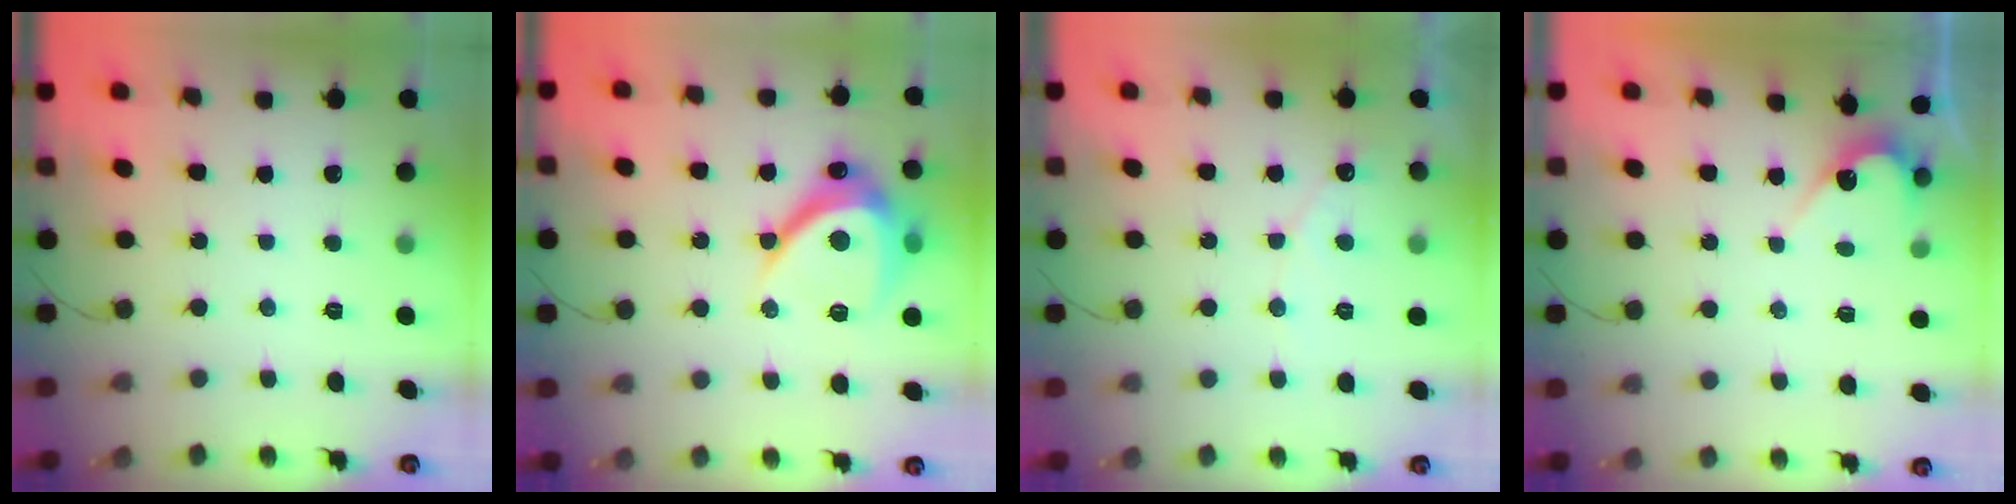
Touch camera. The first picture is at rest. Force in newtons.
{"total": 13.7, "press": 13.7, "slide": 0.5}
{"total": 4.2, "press": 4.2, "slide": 0.2}
{"total": 4.6, "press": 4.6, "slide": 0.2}